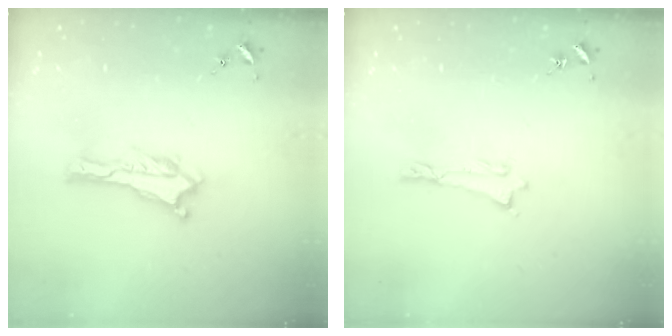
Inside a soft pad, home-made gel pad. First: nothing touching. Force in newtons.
{"total": 0.0}